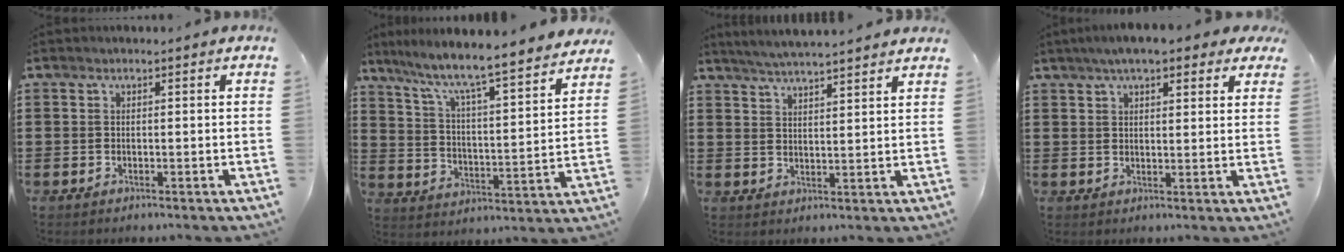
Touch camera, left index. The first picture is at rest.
{"total": 6.4, "force": [5.6, -0.4, 3.0], "torque": [-0.083, -0.055, 0.086]}
{"total": 4.3, "force": [4.2, -0.6, 1.0], "torque": [-0.032, -0.017, 0.074]}
{"total": 5.4, "force": [4.3, 1.4, 3.0], "torque": [-0.072, 0.002, 0.078]}